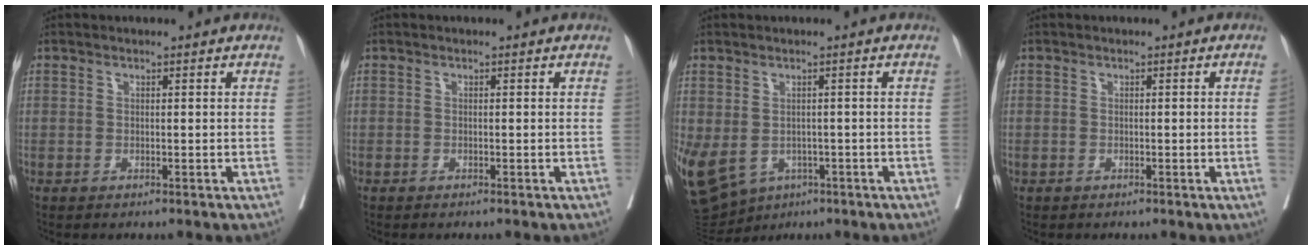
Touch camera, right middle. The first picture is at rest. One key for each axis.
{"total": 0.8, "fx": -0.7, "fy": 0.0, "fz": 0.4, "tx": -0.004, "ty": -0.001, "tz": -0.012}
{"total": 20.7, "fx": -8.2, "fy": 15.9, "fz": 10.4, "tx": -0.325, "ty": -0.031, "tz": -0.112}
{"total": 0.9, "fx": -0.1, "fy": -0.4, "fz": 0.8, "tx": -0.010, "ty": -0.002, "tz": -0.003}